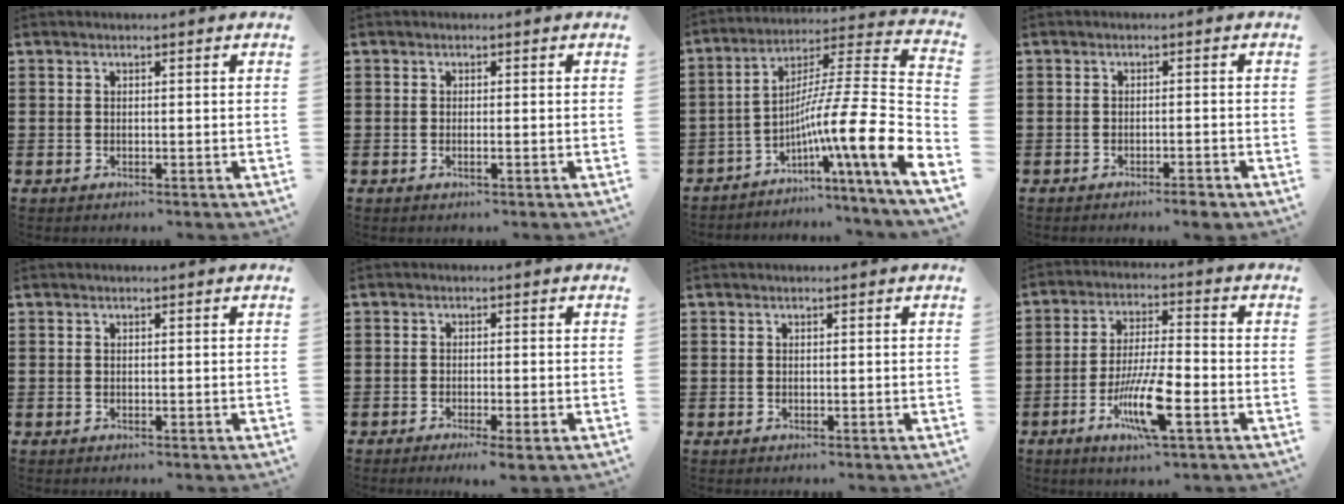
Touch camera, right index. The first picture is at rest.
{"total": 0.7, "force": [-0.3, 0.0, 0.6], "torque": [-0.011, -0.004, -0.005]}
{"total": 13.2, "force": [-4.3, -0.3, 12.5], "torque": [-0.212, -0.049, -0.094]}
{"total": 2.0, "force": [-1.7, -0.1, 1.0], "torque": [-0.017, 0.000, -0.033]}
{"total": 0.0}
{"total": 1.7, "force": [-1.3, -0.3, 1.0], "torque": [-0.017, -0.003, -0.023]}
{"total": 0.0}
{"total": 10.6, "force": [-4.4, 2.2, 9.3], "torque": [-0.187, -0.008, -0.081]}